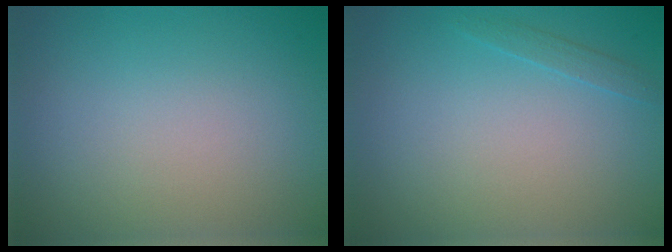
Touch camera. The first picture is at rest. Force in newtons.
{"total": 0.9, "press": 0.9, "slide": 0.1}